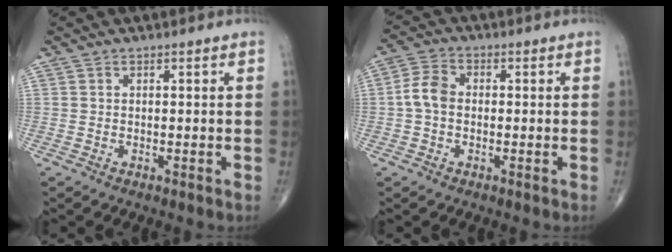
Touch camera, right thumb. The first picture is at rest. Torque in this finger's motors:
{"motor_torque": [-0.15, 0.23, 0.48, -0.13, 0.03]}